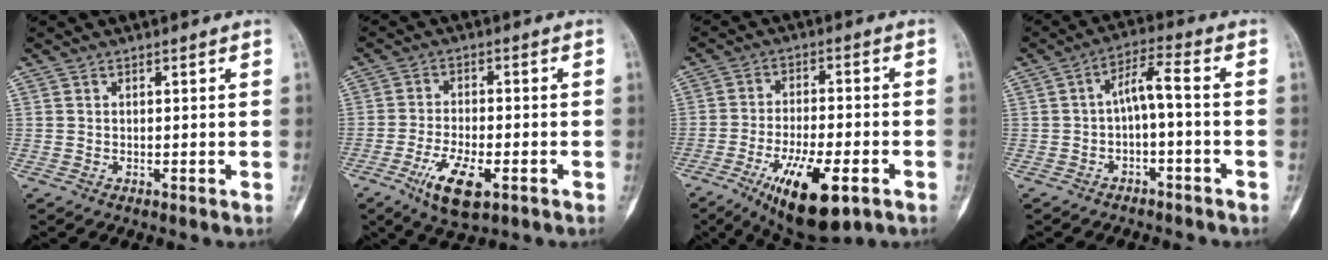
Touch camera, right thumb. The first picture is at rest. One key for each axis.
{"total": 9.1, "fx": -4.2, "fy": 3.5, "fz": 7.2, "tx": -0.137, "ty": 0.006, "tz": -0.069}
{"total": 14.8, "fx": -7.0, "fy": 5.1, "fz": 12.0, "tx": -0.201, "ty": 0.013, "tz": -0.105}
{"total": 5.4, "fx": -1.5, "fy": 1.2, "fz": 5.0, "tx": -0.095, "ty": 0.044, "tz": -0.027}